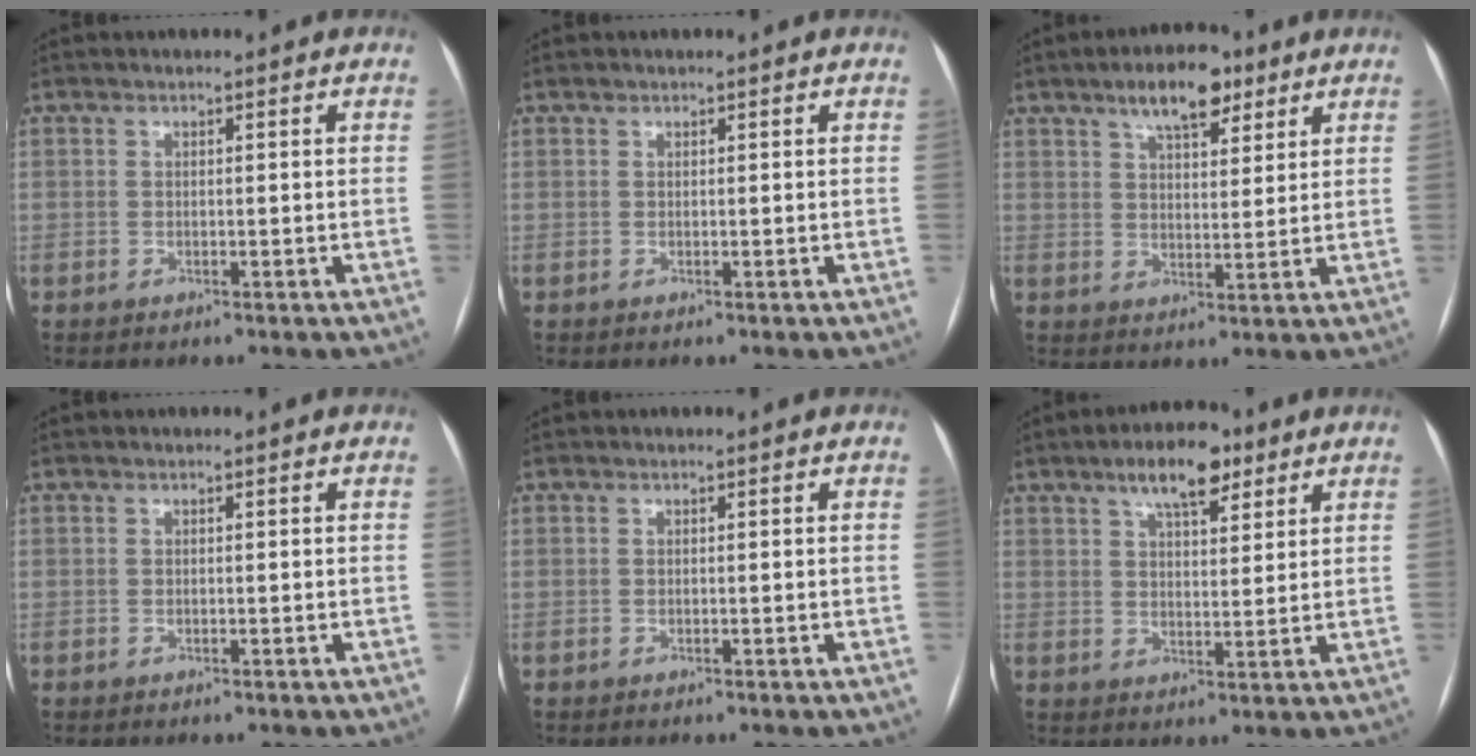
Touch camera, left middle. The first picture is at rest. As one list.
[{"total": 0.0}, {"total": 8.3, "force": [5.4, 3.2, 5.4], "torque": [-0.084, 0.011, 0.087]}, {"total": 0.0}, {"total": 0.0}, {"total": 8.3, "force": [5.3, 3.0, 5.6], "torque": [-0.090, 0.012, 0.085]}]